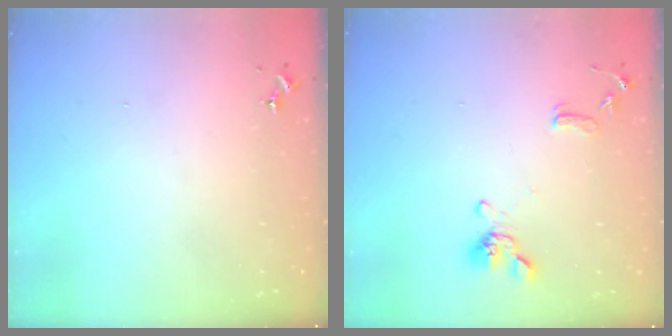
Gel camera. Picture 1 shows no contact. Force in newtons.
{"total": 11.5, "press": 11.3, "slide": 1.8}